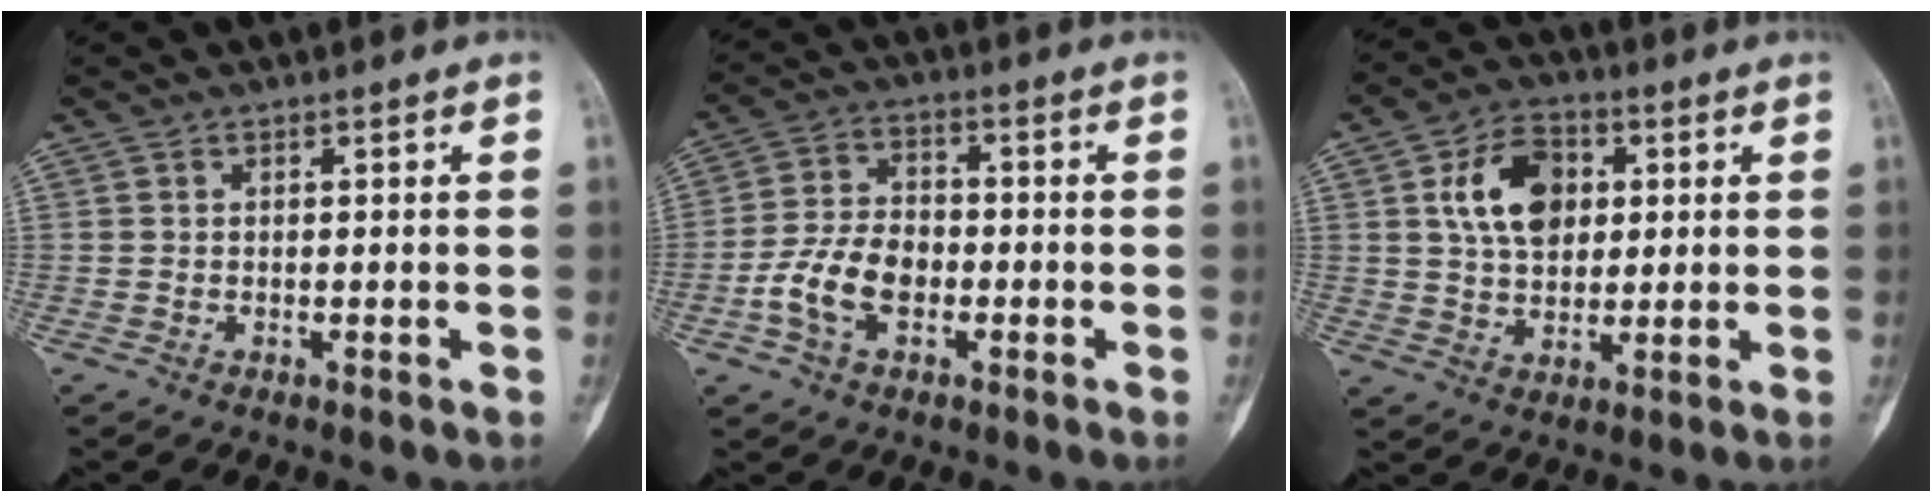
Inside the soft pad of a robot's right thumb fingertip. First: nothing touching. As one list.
[{"total": 9.4, "force": [-3.0, 6.0, 6.6], "torque": [-0.121, 0.025, -0.061]}, {"total": 11.5, "force": [2.8, 7.9, 7.8], "torque": [-0.108, 0.000, 0.047]}]